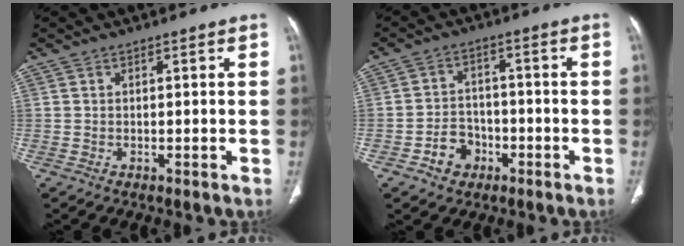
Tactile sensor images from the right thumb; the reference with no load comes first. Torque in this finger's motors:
{"motor_torque": [0.35, -0.07, 0.48, -1.03, 0.12]}